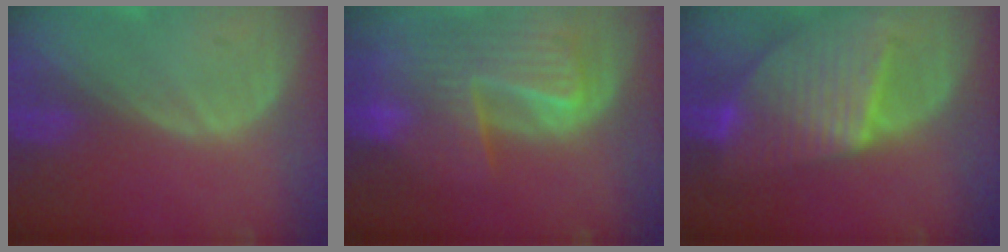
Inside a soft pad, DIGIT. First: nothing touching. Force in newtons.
{"total": 10.1, "press": 8.8, "slide": 5.0}
{"total": 9.7, "press": 9.7, "slide": 0.9}